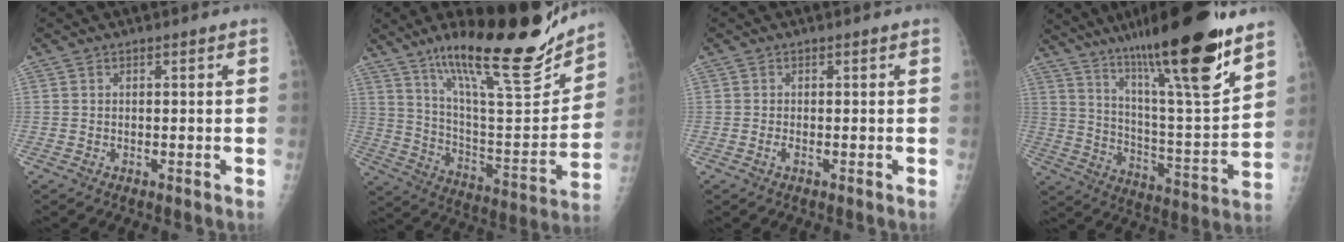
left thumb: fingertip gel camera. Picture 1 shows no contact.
{"total": 25.7, "force": [18.9, 5.6, 16.4], "torque": [-0.226, -0.098, 0.311]}
{"total": 0.8, "force": [-0.2, 0.4, 0.7], "torque": [-0.015, -0.002, -0.005]}
{"total": 26.5, "force": [17.8, 3.5, 19.3], "torque": [-0.292, -0.066, 0.297]}